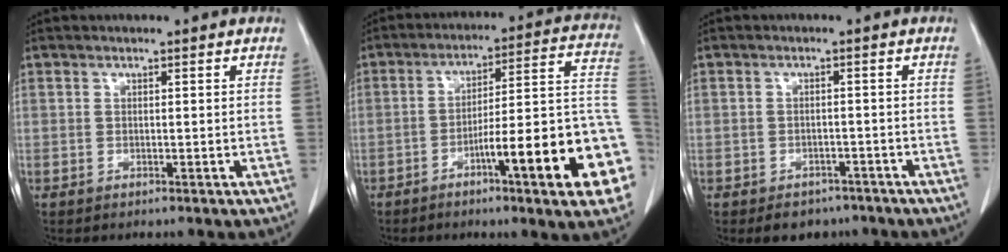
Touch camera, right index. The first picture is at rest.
{"total": 19.2, "force": [-7.2, 1.4, 17.8], "torque": [-0.172, 0.020, -0.100]}
{"total": 4.4, "force": [-3.3, 2.9, 0.7], "torque": [-0.001, 0.010, -0.041]}